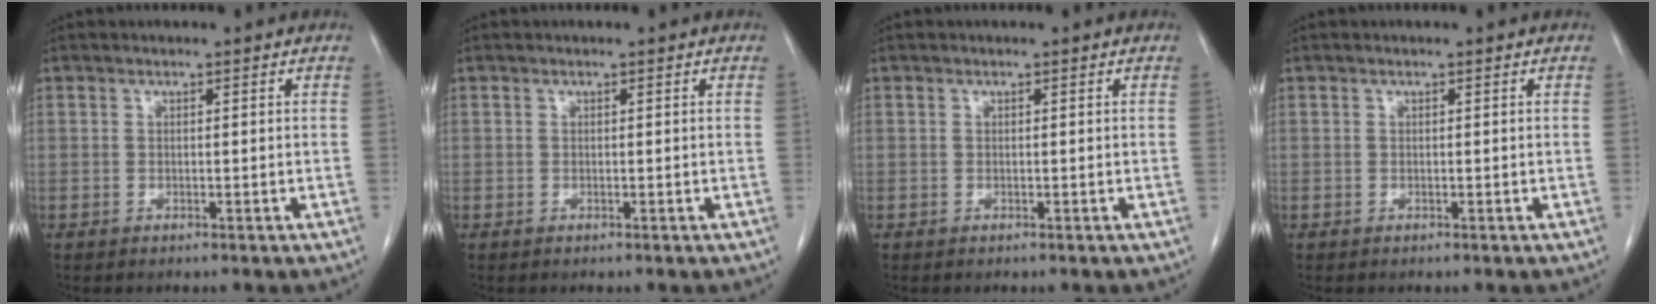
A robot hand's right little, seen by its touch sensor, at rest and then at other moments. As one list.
[{"total": 0.0}, {"total": 0.0}, {"total": 0.0}]